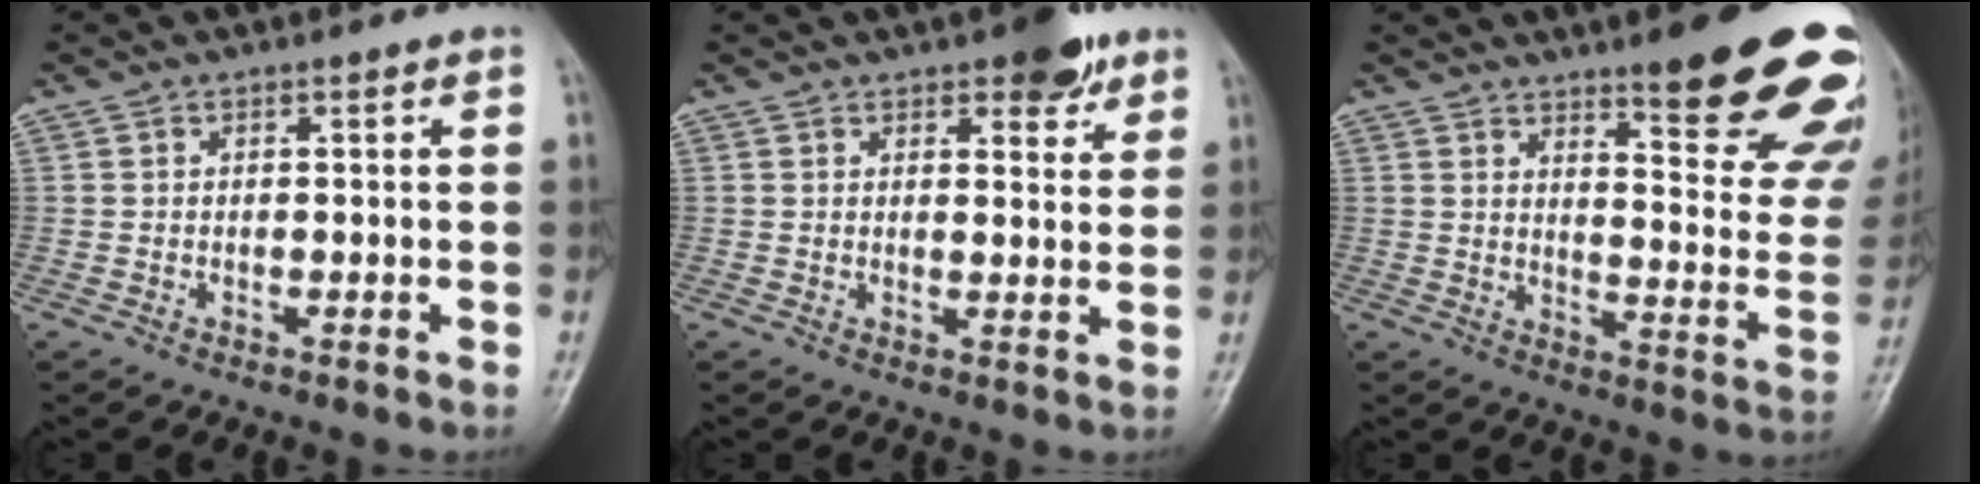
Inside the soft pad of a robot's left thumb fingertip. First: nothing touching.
{"total": 7.0, "force": [4.3, 3.0, 4.7], "torque": [-0.034, -0.018, 0.053]}
{"total": 22.4, "force": [15.2, 5.1, 15.7], "torque": [-0.161, -0.085, 0.192]}